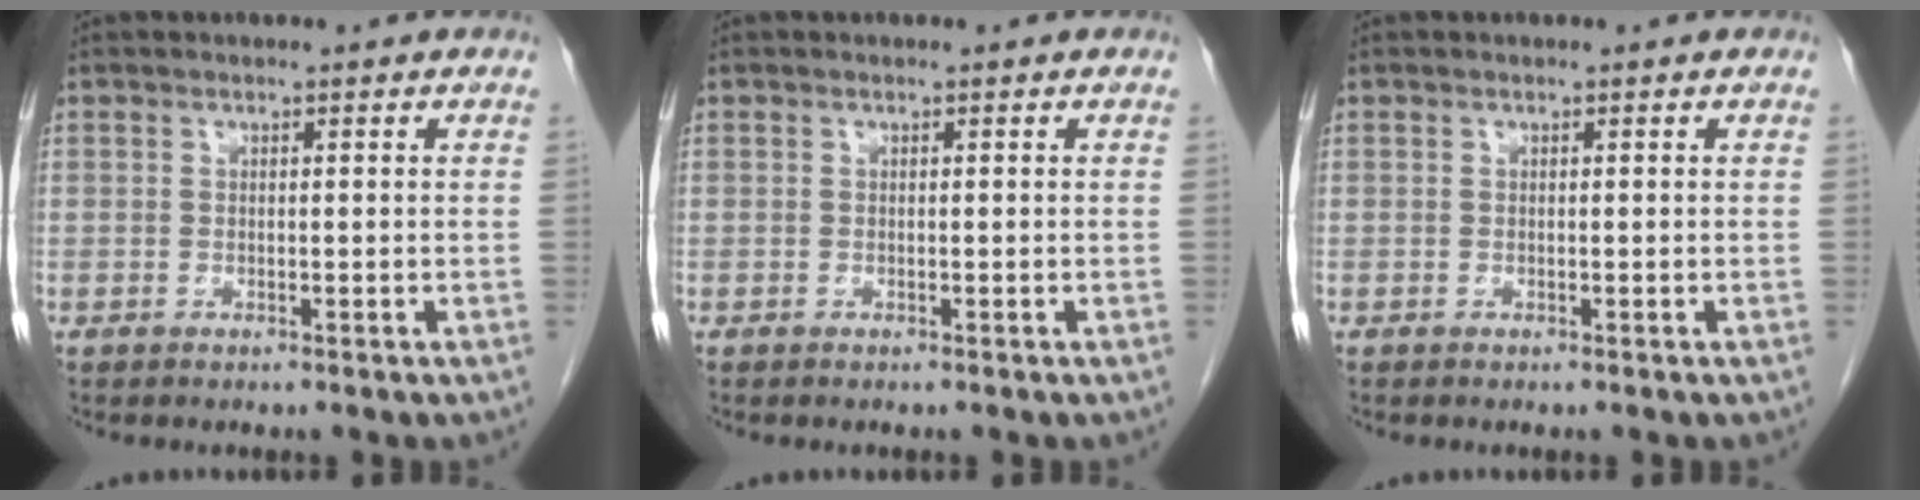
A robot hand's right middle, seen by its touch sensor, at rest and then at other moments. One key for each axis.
{"total": 0.0}
{"total": 0.0}